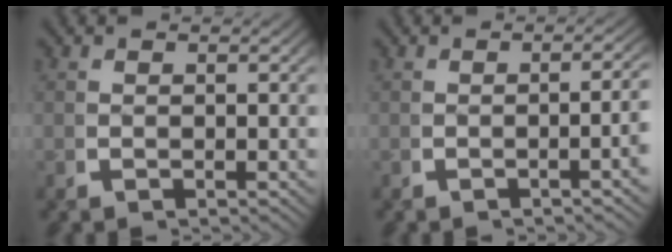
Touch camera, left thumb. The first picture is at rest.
{"total": 3.0, "force": [-0.7, 0.4, 2.9], "torque": [-0.042, 0.006, -0.013]}